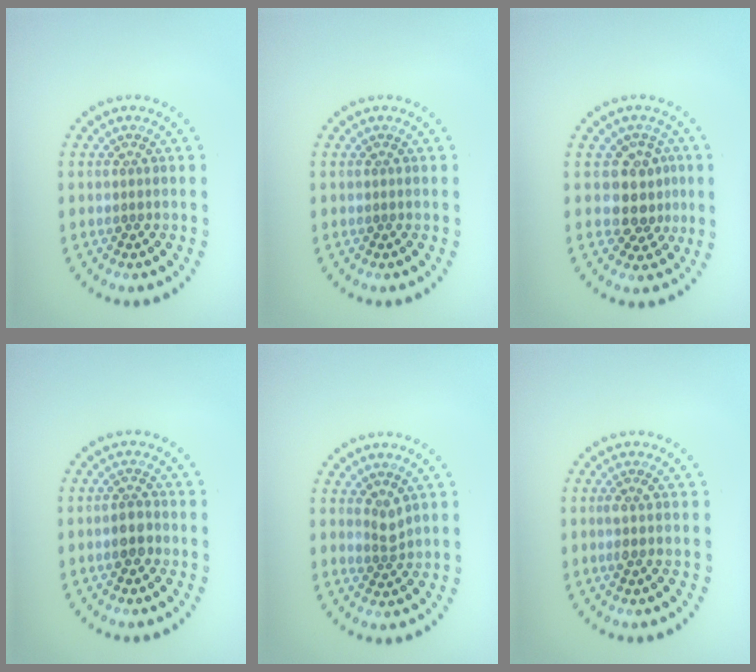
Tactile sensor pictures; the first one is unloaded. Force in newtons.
{"total": 0.0}
{"total": 3.5, "press": 3.0, "slide": 1.8}
{"total": 1.9, "press": 1.7, "slide": 0.8}
{"total": 1.4, "press": 1.1, "slide": 0.9}
{"total": 0.8, "press": 0.6, "slide": 0.6}